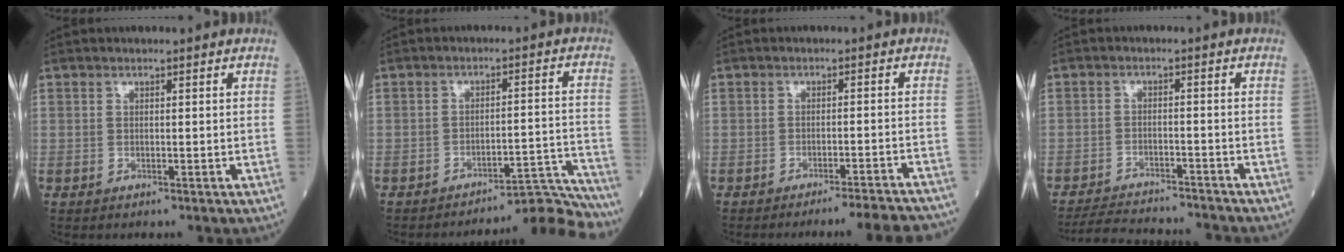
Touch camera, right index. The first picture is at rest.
{"total": 11.7, "force": [-11.6, -1.2, -0.1], "torque": [0.033, 0.036, -0.158]}
{"total": 10.7, "force": [-10.4, -1.0, 2.6], "torque": [-0.005, -0.009, -0.125]}
{"total": 10.2, "force": [-9.8, 1.5, 2.1], "torque": [-0.034, 0.002, -0.145]}